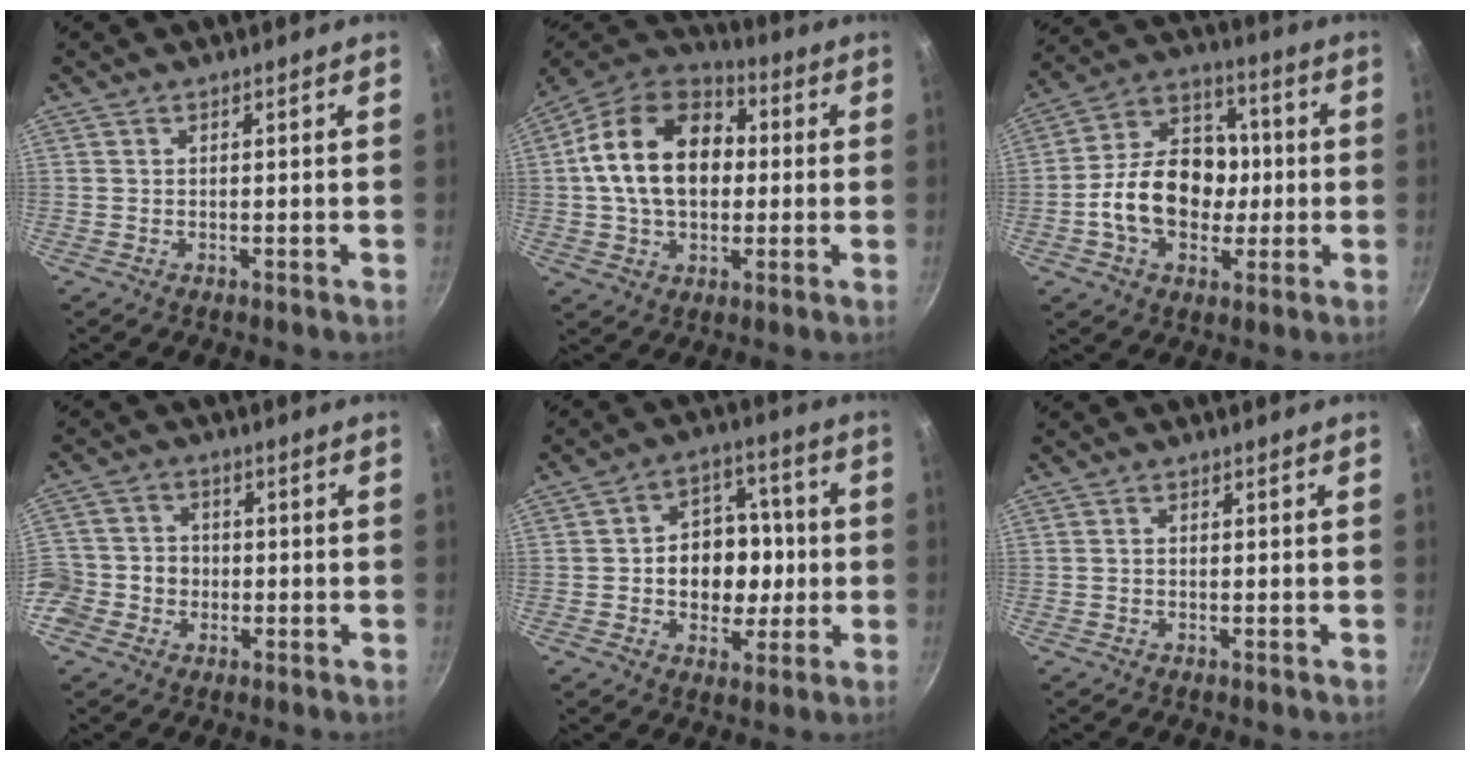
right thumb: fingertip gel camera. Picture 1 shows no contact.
{"total": 19.8, "force": [1.8, 13.9, 14.1], "torque": [-0.215, 0.032, 0.018]}
{"total": 17.0, "force": [-1.8, 12.6, 11.3], "torque": [-0.150, 0.035, -0.045]}
{"total": 10.6, "force": [-2.7, 9.5, 3.8], "torque": [-0.060, 0.033, -0.061]}
{"total": 13.3, "force": [-0.8, 10.4, 8.2], "torque": [-0.074, 0.018, -0.017]}
{"total": 0.9, "force": [-0.1, 0.7, 0.5], "torque": [-0.009, 0.004, -0.003]}